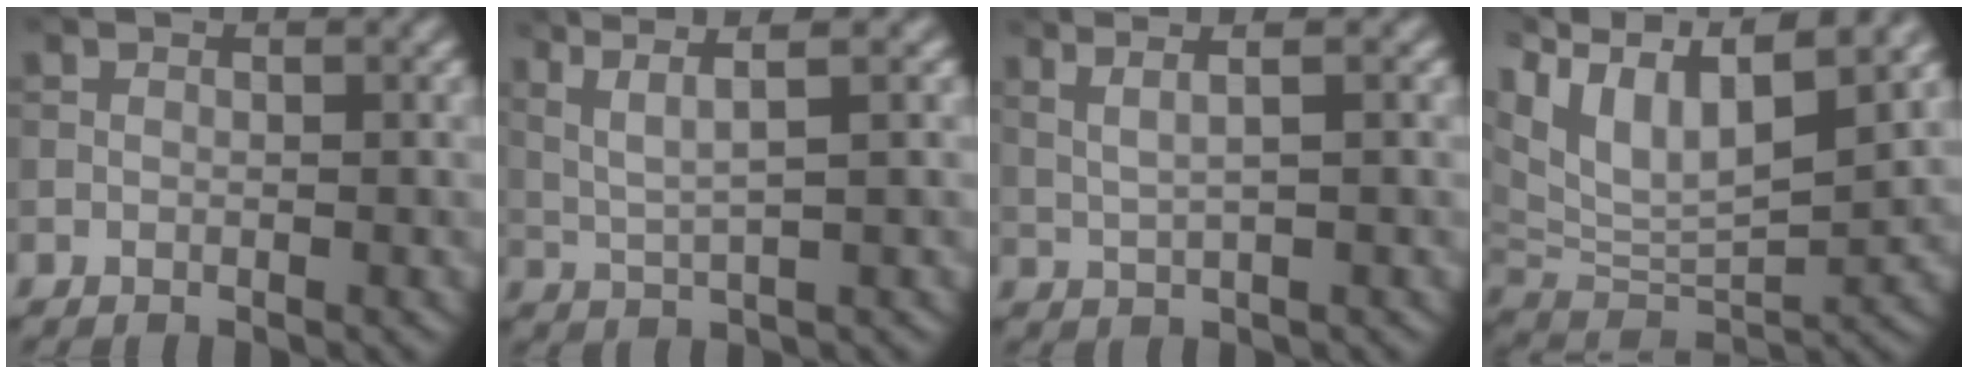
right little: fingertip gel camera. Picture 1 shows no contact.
{"total": 5.5, "force": [3.3, 1.0, 4.3], "torque": [-0.087, 0.016, 0.046]}
{"total": 4.6, "force": [2.5, 1.4, 3.6], "torque": [-0.059, 0.014, 0.031]}
{"total": 12.4, "force": [6.7, 5.2, 9.0], "torque": [-0.184, 0.031, 0.119]}